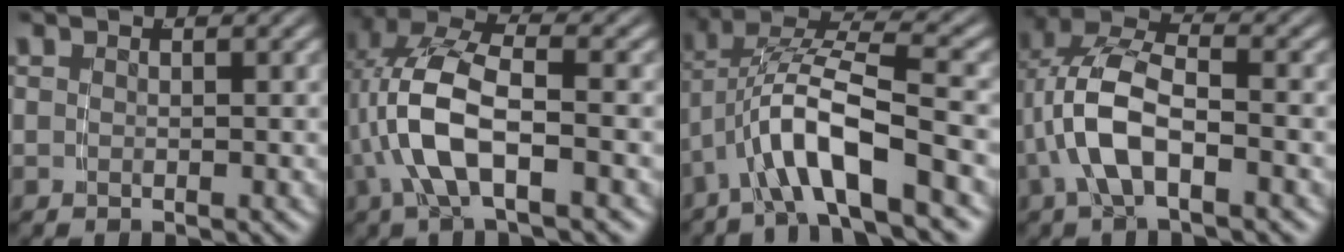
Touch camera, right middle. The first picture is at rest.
{"total": 6.5, "force": [0.2, 2.7, 5.9], "torque": [-0.138, -0.006, 0.008]}
{"total": 6.5, "force": [-0.6, 3.2, 5.6], "torque": [-0.121, -0.004, -0.007]}
{"total": 6.3, "force": [0.3, 3.4, 5.2], "torque": [-0.115, -0.005, 0.005]}